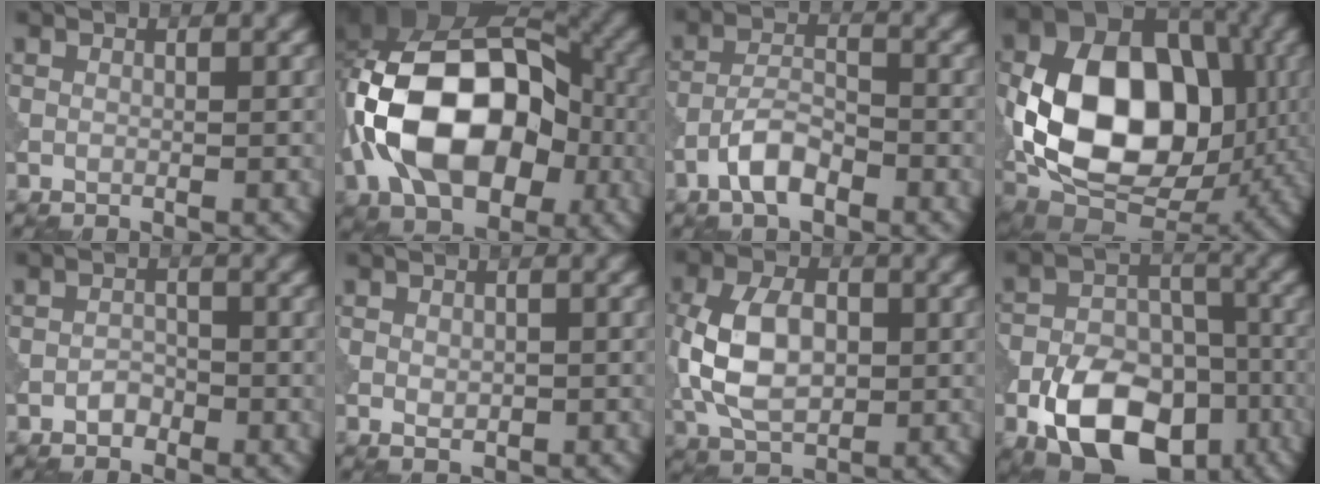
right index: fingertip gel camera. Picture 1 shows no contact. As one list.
[{"total": 16.3, "force": [-2.7, 10.8, 12.0], "torque": [-0.215, 0.003, -0.063]}, {"total": 4.0, "force": [-2.4, 1.6, 2.7], "torque": [-0.047, 0.009, -0.050]}, {"total": 14.9, "force": [-0.3, 10.1, 11.1], "torque": [-0.200, -0.003, -0.017]}, {"total": 1.4, "force": [-0.9, 0.9, 0.5], "torque": [-0.006, 0.003, -0.018]}, {"total": 1.4, "force": [-0.1, 0.9, 1.0], "torque": [-0.015, -0.004, 0.000]}, {"total": 7.9, "force": [-0.4, 5.1, 6.0], "torque": [-0.131, 0.003, -0.011]}, {"total": 12.7, "force": [-6.2, 7.7, 8.0], "torque": [-0.143, -0.016, -0.104]}]